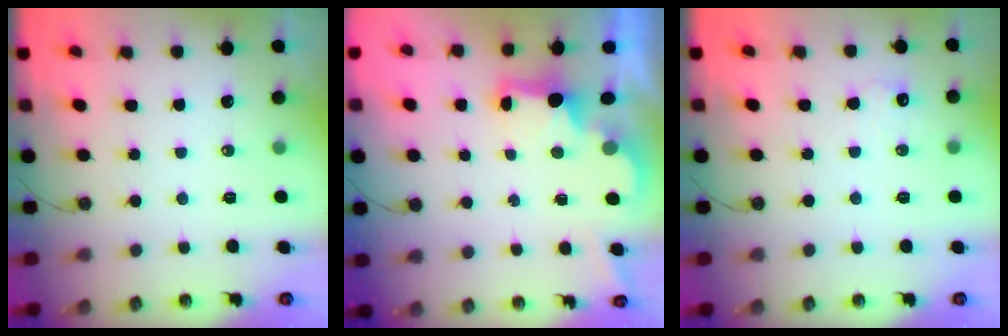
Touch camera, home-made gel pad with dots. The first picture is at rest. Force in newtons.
{"total": 2.3, "press": 2.2, "slide": 0.7}
{"total": 7.0, "press": 6.8, "slide": 1.3}